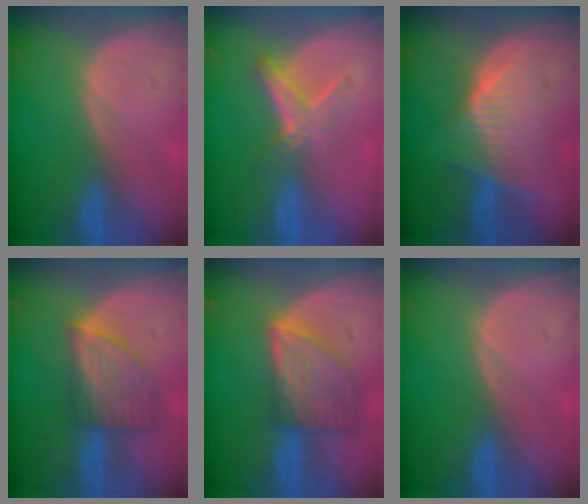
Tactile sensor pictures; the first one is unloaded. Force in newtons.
{"total": 5.8, "press": 5.2, "slide": 2.7}
{"total": 7.7, "press": 6.9, "slide": 3.5}
{"total": 7.1, "press": 6.6, "slide": 2.6}
{"total": 8.3, "press": 7.5, "slide": 3.6}
{"total": 0.0}